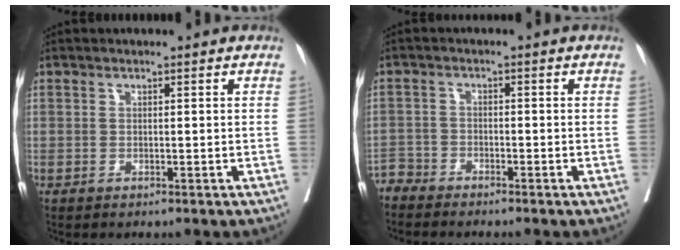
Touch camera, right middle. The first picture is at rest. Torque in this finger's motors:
{"motor_torque": [0.04, -0.04, 0.00, 0.00]}